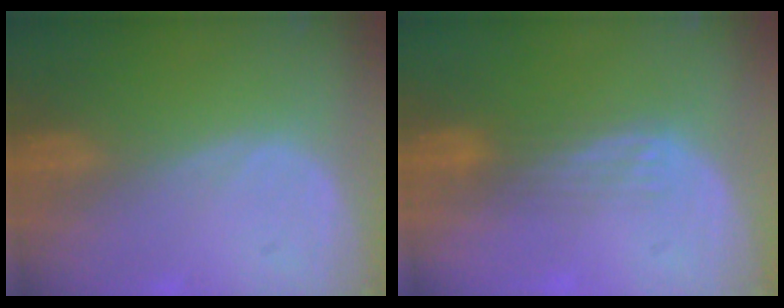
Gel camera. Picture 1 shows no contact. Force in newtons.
{"total": 2.9, "press": 2.7, "slide": 1.2}